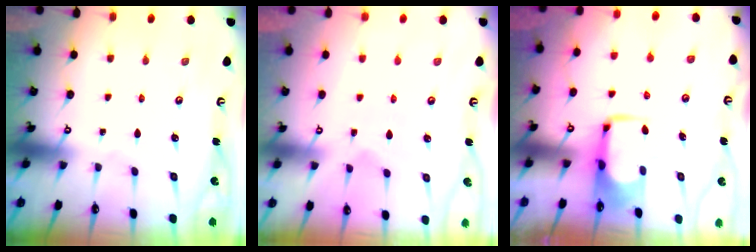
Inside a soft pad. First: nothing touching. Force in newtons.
{"total": 2.1, "press": 1.9, "slide": 1.0}
{"total": 1.2, "press": 1.0, "slide": 0.5}